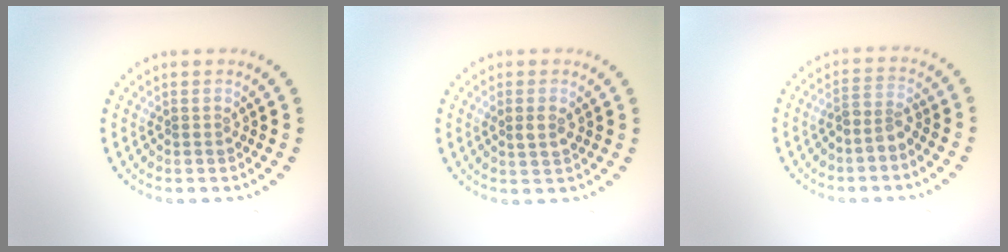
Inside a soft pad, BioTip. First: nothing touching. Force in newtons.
{"total": 1.6, "press": 1.5, "slide": 0.3}
{"total": 2.0, "press": 1.5, "slide": 1.3}